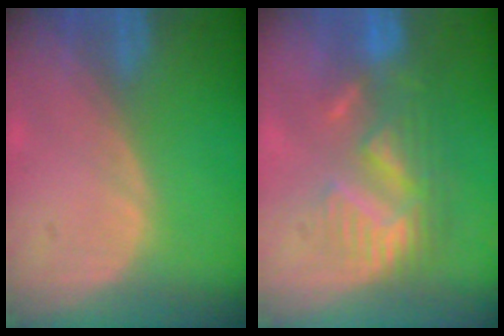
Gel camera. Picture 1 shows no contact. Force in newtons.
{"total": 8.7, "press": 8.0, "slide": 3.3}